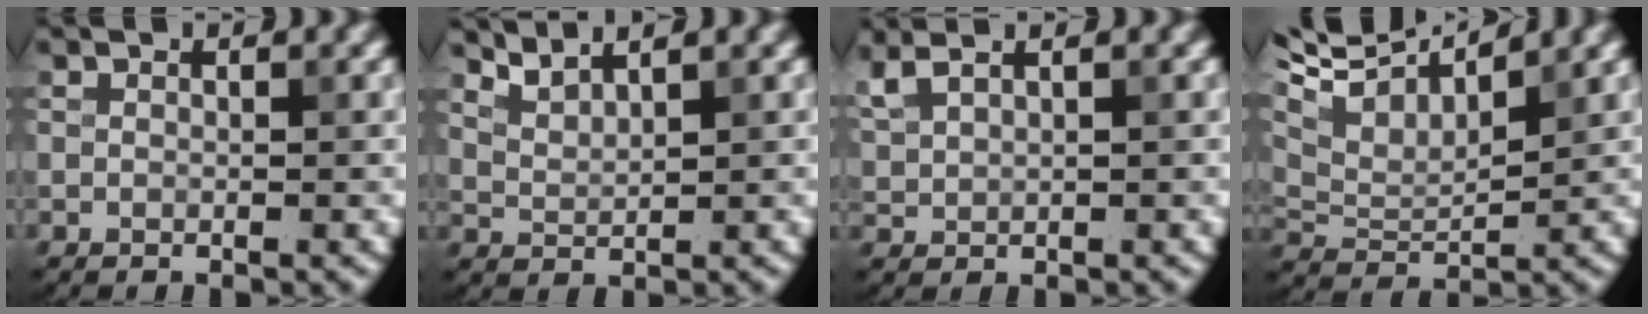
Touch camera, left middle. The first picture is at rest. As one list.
[{"total": 2.2, "force": [2.1, 0.3, 0.8], "torque": [-0.018, 0.001, 0.048]}, {"total": 2.9, "force": [2.2, 0.9, 1.7], "torque": [-0.050, 0.016, 0.047]}, {"total": 8.1, "force": [5.4, 2.9, 5.2], "torque": [-0.101, 0.026, 0.089]}]